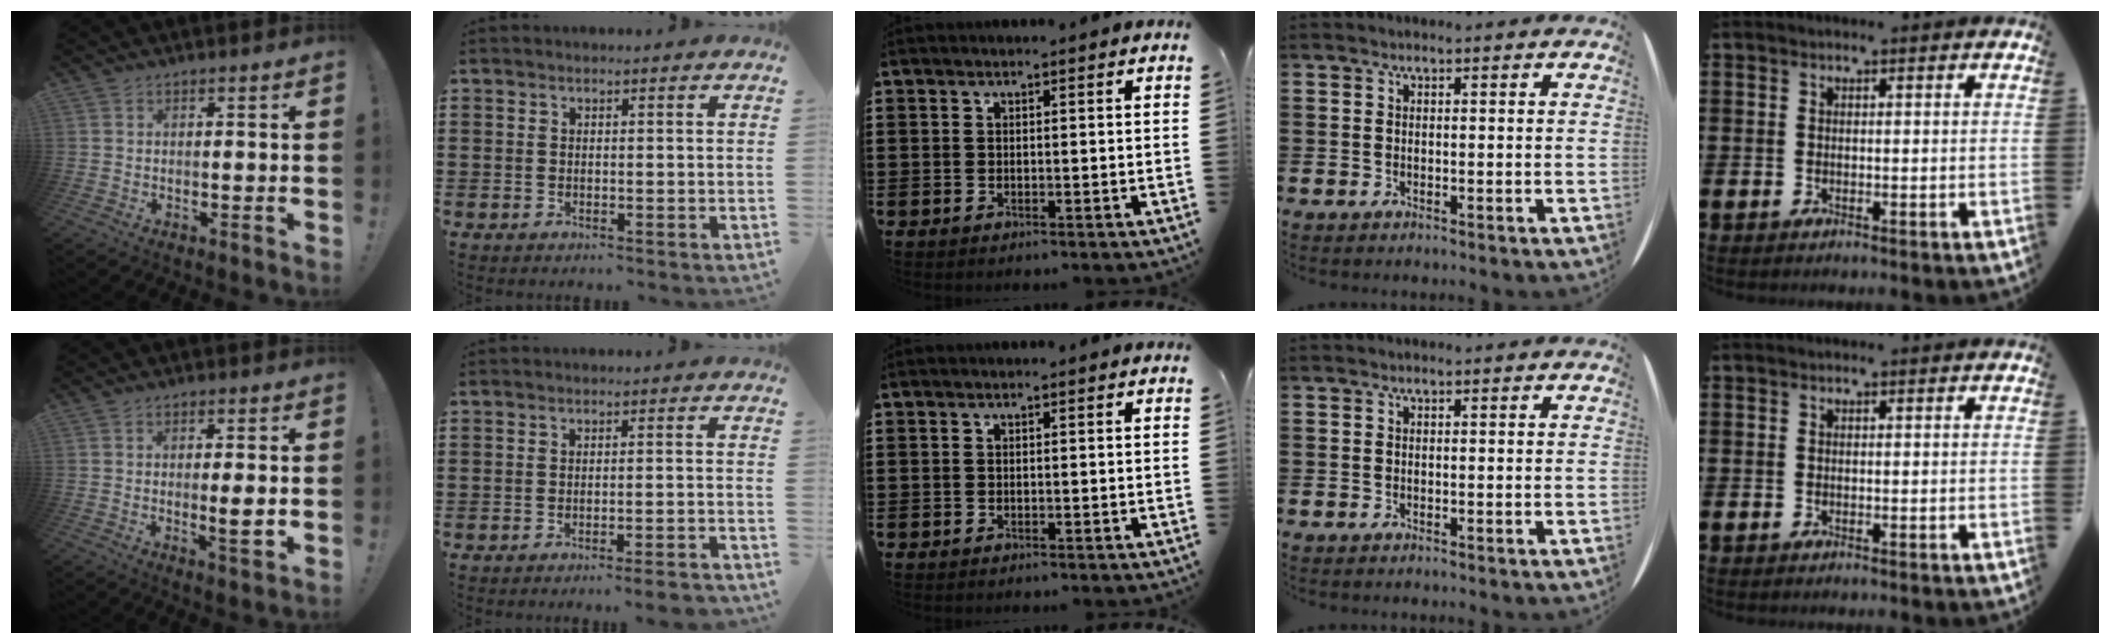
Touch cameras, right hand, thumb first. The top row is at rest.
{"thumb": {"total": 5.3, "force": [-0.3, 0.7, 5.2], "torque": [-0.071, -0.011, -0.006]}, "index": {"total": 2.7, "force": [-2.3, -0.2, 1.4], "torque": [-0.023, -0.004, -0.043]}}